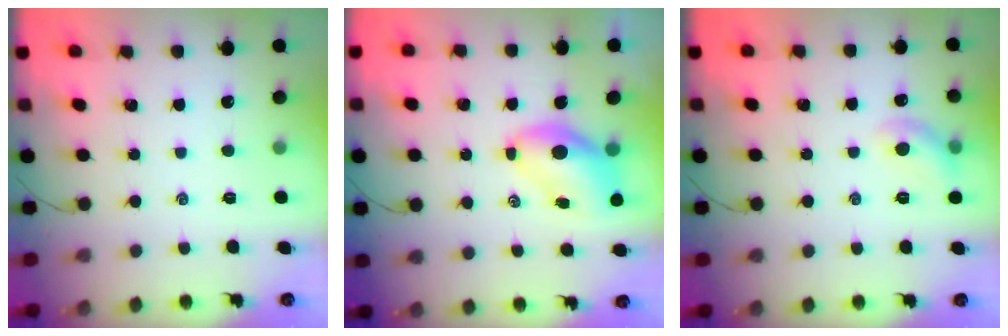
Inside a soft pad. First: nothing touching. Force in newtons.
{"total": 7.5, "press": 7.3, "slide": 1.6}
{"total": 6.8, "press": 6.7, "slide": 1.2}